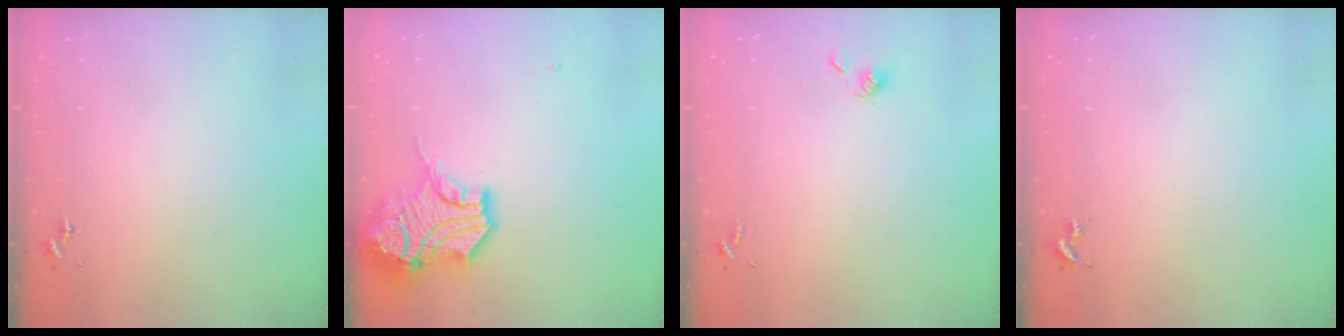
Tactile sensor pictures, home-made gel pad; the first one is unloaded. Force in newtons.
{"total": 15.8, "press": 15.6, "slide": 2.2}
{"total": 3.8, "press": 3.7, "slide": 0.8}
{"total": 0.0}